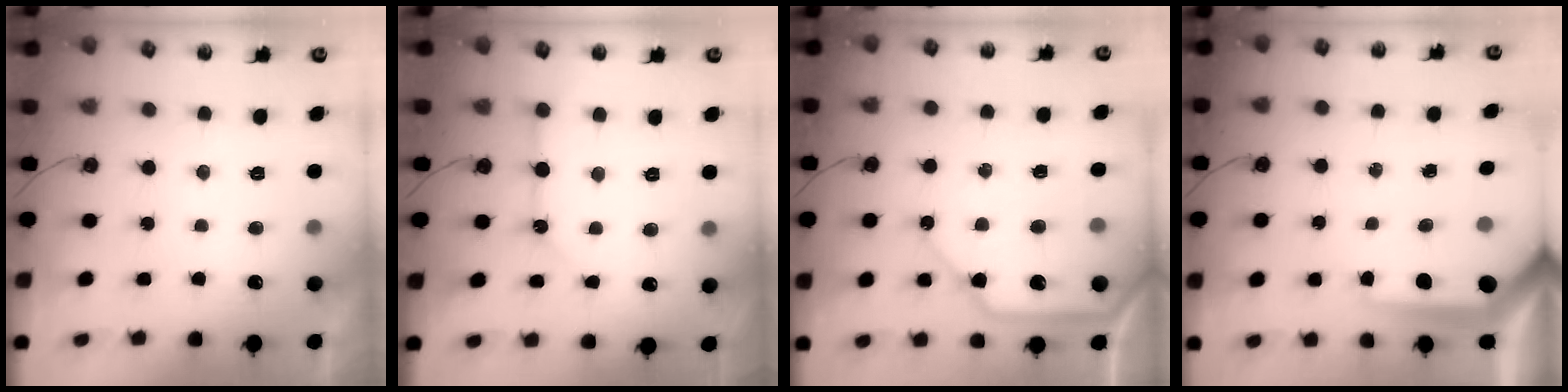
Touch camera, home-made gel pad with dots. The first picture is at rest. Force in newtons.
{"total": 8.0, "press": 8.0, "slide": 0.8}
{"total": 11.6, "press": 11.6, "slide": 1.3}
{"total": 7.7, "press": 7.6, "slide": 0.8}